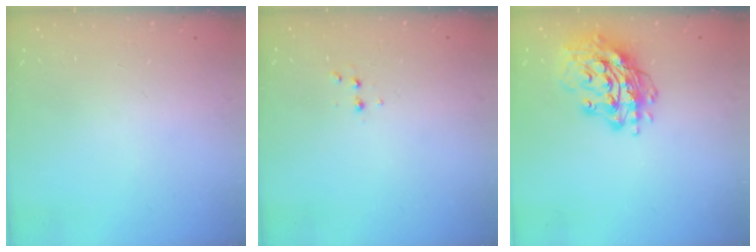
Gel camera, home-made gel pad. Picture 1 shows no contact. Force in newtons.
{"total": 2.6, "press": 2.5, "slide": 0.8}
{"total": 15.9, "press": 15.8, "slide": 1.3}